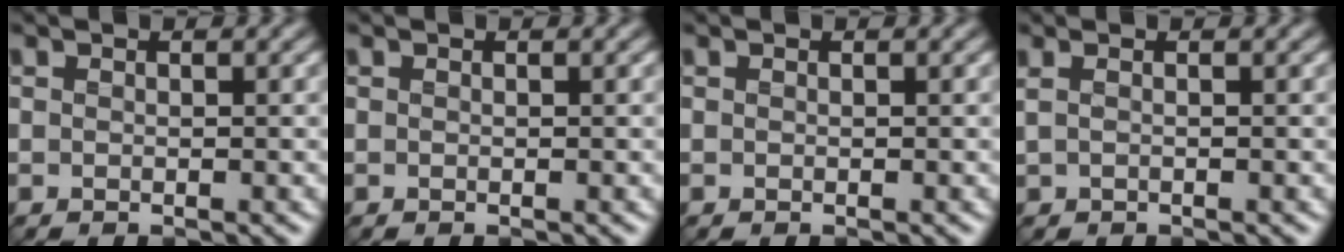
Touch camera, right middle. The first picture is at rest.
{"total": 0.0}
{"total": 0.0}
{"total": 0.5, "force": [0.2, 0.1, 0.4], "torque": [-0.011, 0.002, 0.004]}